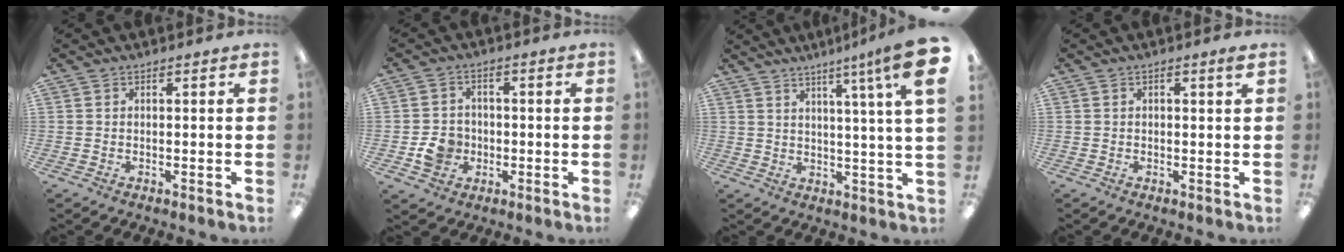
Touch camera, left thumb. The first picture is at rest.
{"total": 6.4, "force": [-1.8, 5.5, 2.7], "torque": [-0.042, 0.012, -0.028]}
{"total": 10.8, "force": [5.6, 0.0, 9.3], "torque": [-0.143, -0.032, 0.084]}
{"total": 1.1, "force": [0.2, 0.2, 1.1], "torque": [-0.020, -0.001, 0.004]}